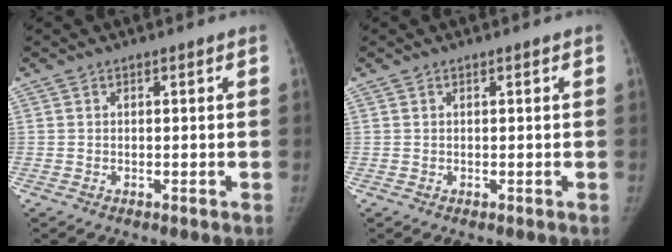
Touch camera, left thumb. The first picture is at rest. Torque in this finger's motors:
{"motor_torque": [0.03, -0.01, 0.08, -0.05, 0.02]}